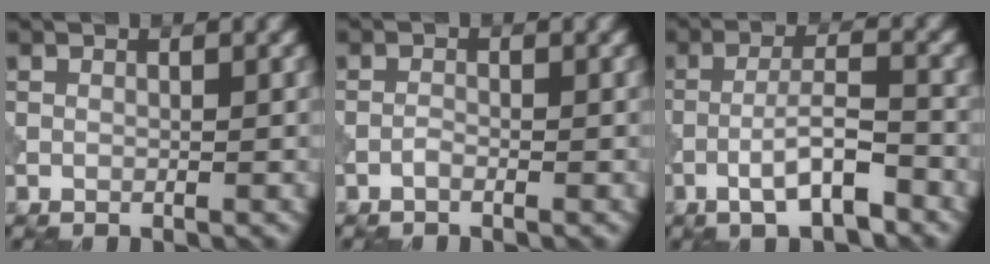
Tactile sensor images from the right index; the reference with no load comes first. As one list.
[{"total": 0.7, "force": [-0.5, 0.1, 0.4], "torque": [-0.008, 0.001, -0.012]}, {"total": 4.9, "force": [-2.4, 1.1, 4.1], "torque": [-0.071, 0.009, -0.046]}]